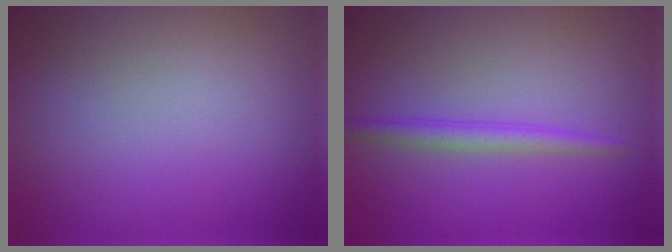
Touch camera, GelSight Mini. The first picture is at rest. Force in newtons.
{"total": 2.1, "press": 2.1, "slide": 0.0}